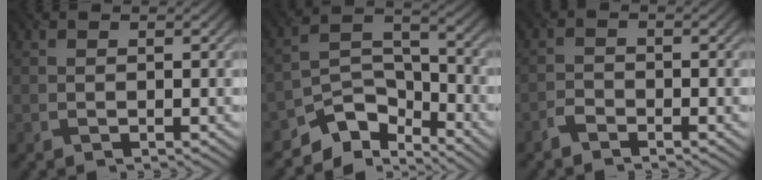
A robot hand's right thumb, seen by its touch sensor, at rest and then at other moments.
{"total": 8.3, "force": [-6.3, 4.0, 3.5], "torque": [-0.048, -0.004, -0.129]}
{"total": 1.7, "force": [-1.5, 0.6, 0.5], "torque": [-0.010, 0.003, -0.035]}